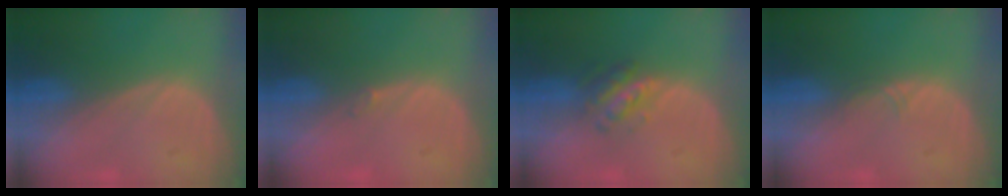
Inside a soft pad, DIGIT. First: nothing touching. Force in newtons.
{"total": 0.5, "press": 0.5, "slide": 0.1}
{"total": 4.8, "press": 4.3, "slide": 2.1}
{"total": 0.9, "press": 0.8, "slide": 0.2}